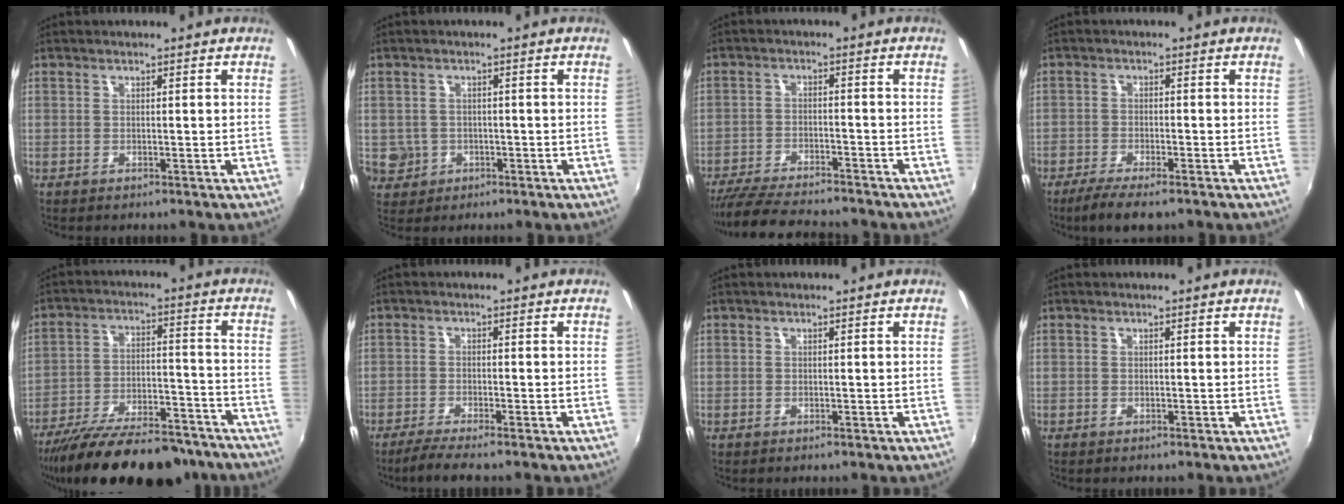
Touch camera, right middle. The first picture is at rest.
{"total": 5.2, "force": [-1.0, 4.9, 1.3], "torque": [-0.038, 0.000, -0.006]}
{"total": 14.7, "force": [-13.0, 2.8, 6.4], "torque": [-0.141, -0.025, -0.208]}
{"total": 6.1, "force": [-4.7, 1.4, 3.6], "torque": [-0.095, -0.016, -0.087]}
{"total": 24.3, "force": [-20.1, 7.4, 11.5], "torque": [-0.208, -0.021, -0.285]}
{"total": 4.3, "force": [-3.6, -0.2, 2.3], "torque": [-0.064, -0.012, -0.067]}
{"total": 0.0}
{"total": 0.0}